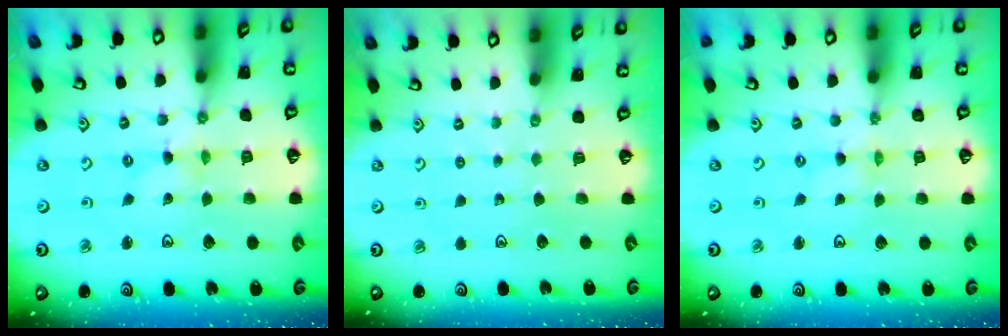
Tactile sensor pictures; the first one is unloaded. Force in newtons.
{"total": 0.0}
{"total": 0.0}